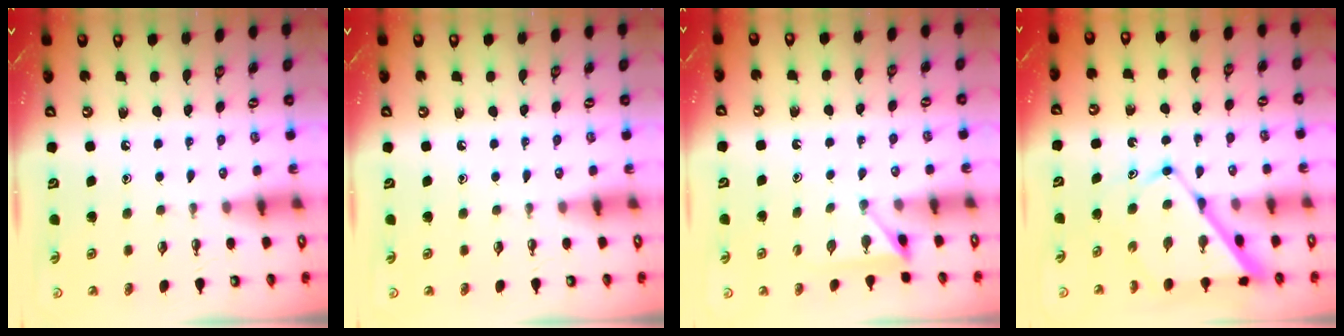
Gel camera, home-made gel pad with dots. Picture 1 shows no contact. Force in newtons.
{"total": 0.0}
{"total": 3.0, "press": 3.0, "slide": 0.4}
{"total": 10.0, "press": 10.0, "slide": 0.7}